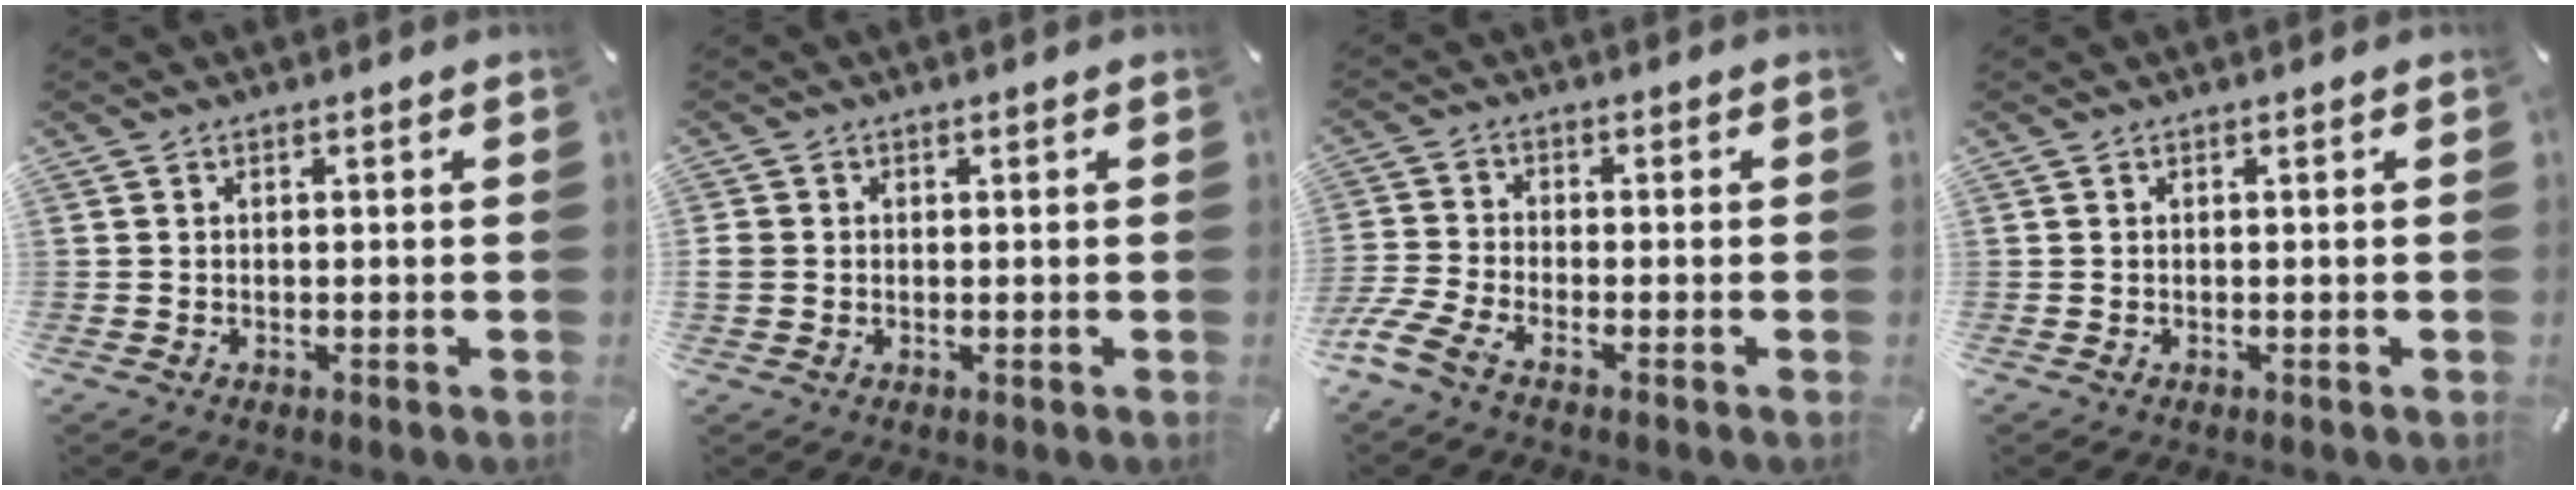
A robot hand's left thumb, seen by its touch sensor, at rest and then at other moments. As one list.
[{"total": 1.7, "force": [0.0, 1.6, 0.5], "torque": [-0.009, 0.005, -0.001]}, {"total": 6.0, "force": [-3.9, 2.3, 3.9], "torque": [-0.109, -0.006, -0.080]}, {"total": 0.0}]